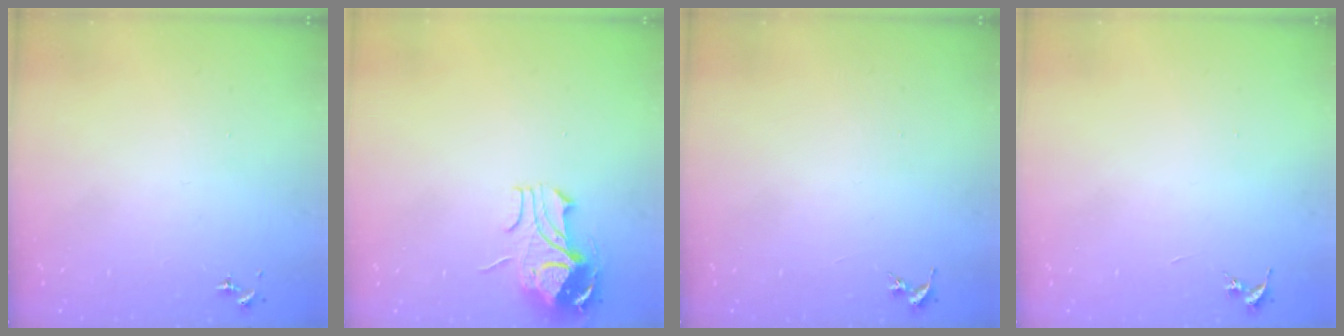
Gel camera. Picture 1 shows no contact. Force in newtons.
{"total": 9.6, "press": 9.6, "slide": 1.1}
{"total": 0.0}
{"total": 0.0}